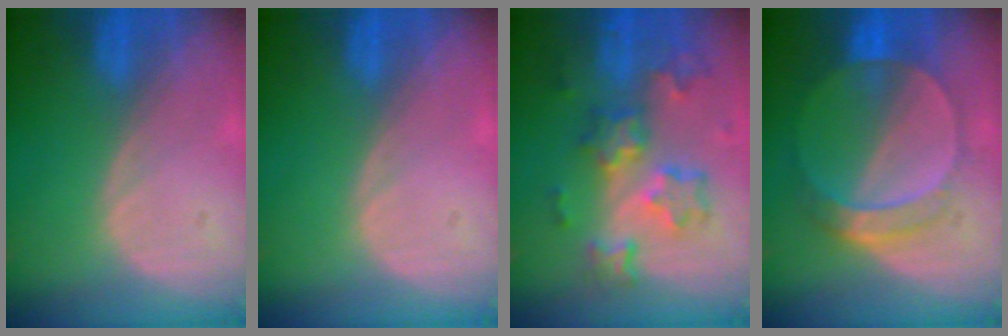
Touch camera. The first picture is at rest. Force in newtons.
{"total": 0.0}
{"total": 8.8, "press": 7.8, "slide": 4.1}
{"total": 7.5, "press": 6.6, "slide": 3.5}